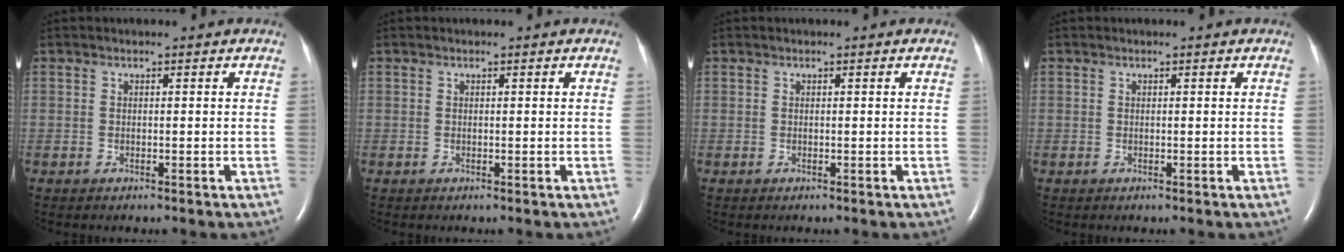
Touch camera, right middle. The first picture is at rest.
{"total": 0.0}
{"total": 0.0}
{"total": 0.0}